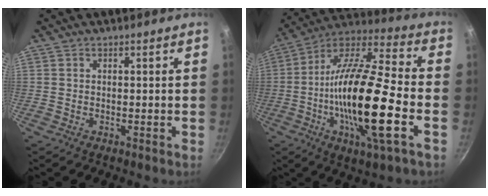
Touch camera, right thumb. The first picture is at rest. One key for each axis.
{"total": 24.5, "fx": -5.5, "fy": 5.9, "fz": 23.1, "tx": -0.420, "ty": 0.020, "tz": -0.115}